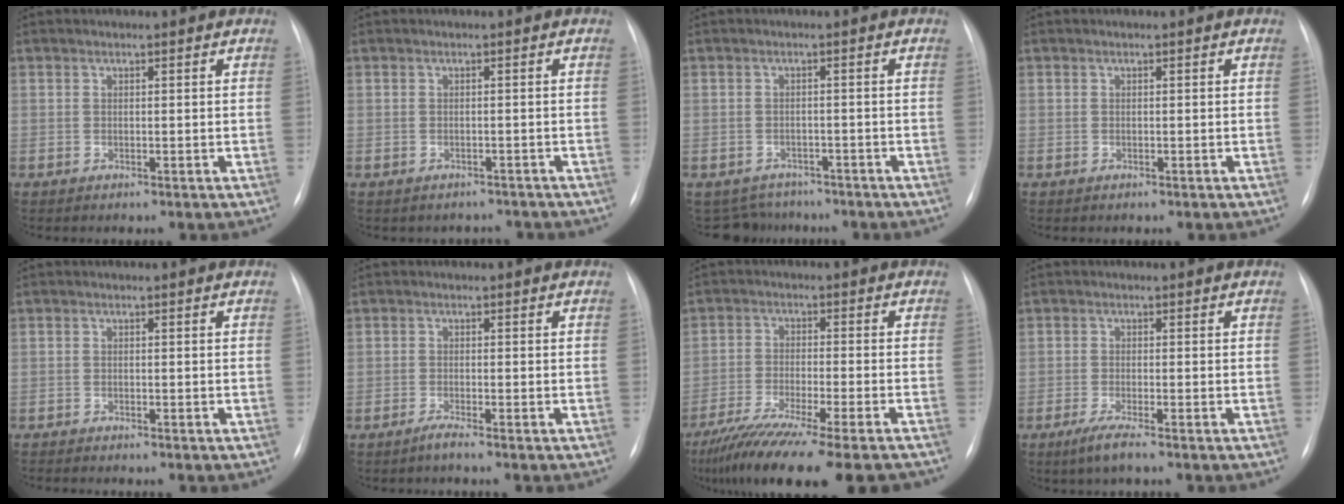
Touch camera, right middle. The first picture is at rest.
{"total": 3.3, "force": [-3.0, 1.5, -0.2], "torque": [0.004, 0.012, -0.036]}
{"total": 5.8, "force": [-5.1, 2.7, -0.5], "torque": [0.007, 0.012, -0.068]}
{"total": 0.0}
{"total": 2.2, "force": [-2.0, 0.2, 0.8], "torque": [-0.011, -0.004, -0.028]}
{"total": 1.4, "force": [-1.1, -0.4, 0.7], "torque": [-0.017, -0.002, -0.023]}
{"total": 17.7, "force": [-14.5, 0.1, 10.1], "torque": [-0.150, -0.046, -0.229]}
{"total": 3.0, "force": [-2.0, -0.1, 2.2], "torque": [-0.054, -0.011, -0.043]}